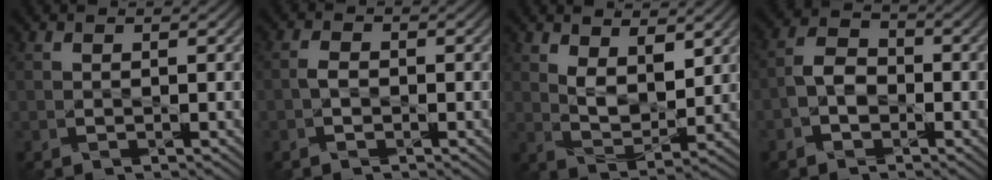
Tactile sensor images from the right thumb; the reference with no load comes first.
{"total": 1.6, "force": [-0.6, 1.1, 1.1], "torque": [-0.023, 0.003, -0.014]}
{"total": 5.5, "force": [2.8, 2.9, 3.8], "torque": [-0.081, -0.013, 0.052]}
{"total": 4.0, "force": [-1.5, 2.8, 2.4], "torque": [-0.050, 0.005, -0.036]}